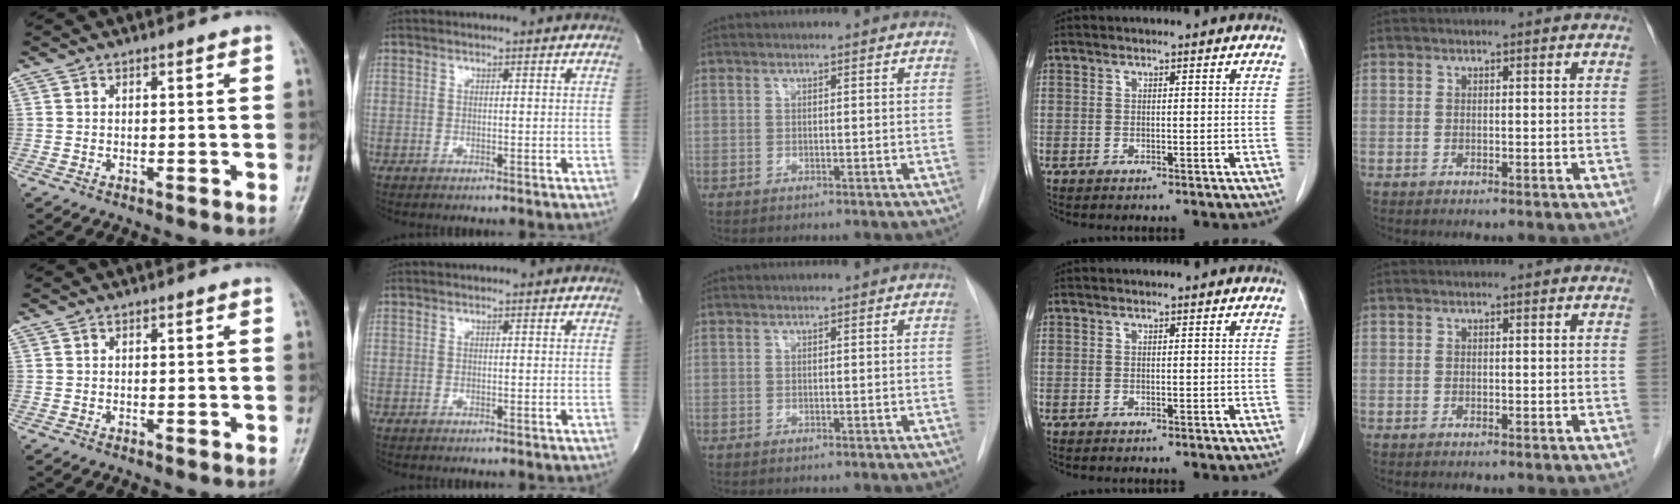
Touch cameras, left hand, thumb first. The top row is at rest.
{}